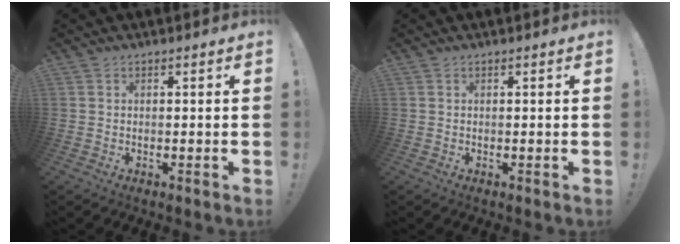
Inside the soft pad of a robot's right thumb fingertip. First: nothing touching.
{"total": 0.0}